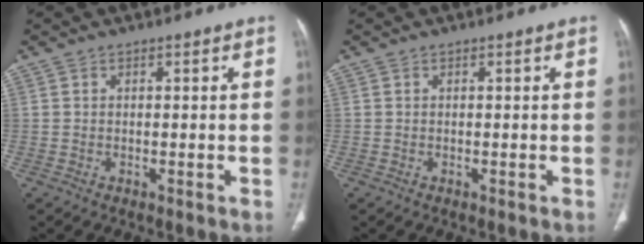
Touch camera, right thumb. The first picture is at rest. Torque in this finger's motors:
{"motor_torque": [0.02, 0.02, -0.03, -0.03, 0.00]}